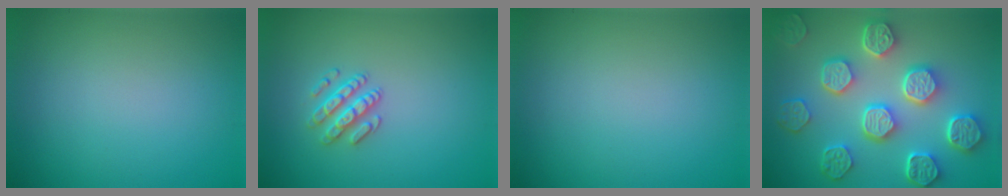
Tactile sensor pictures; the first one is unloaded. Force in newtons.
{"total": 2.5, "press": 2.4, "slide": 0.6}
{"total": 0.0}
{"total": 8.3, "press": 6.5, "slide": 5.2}